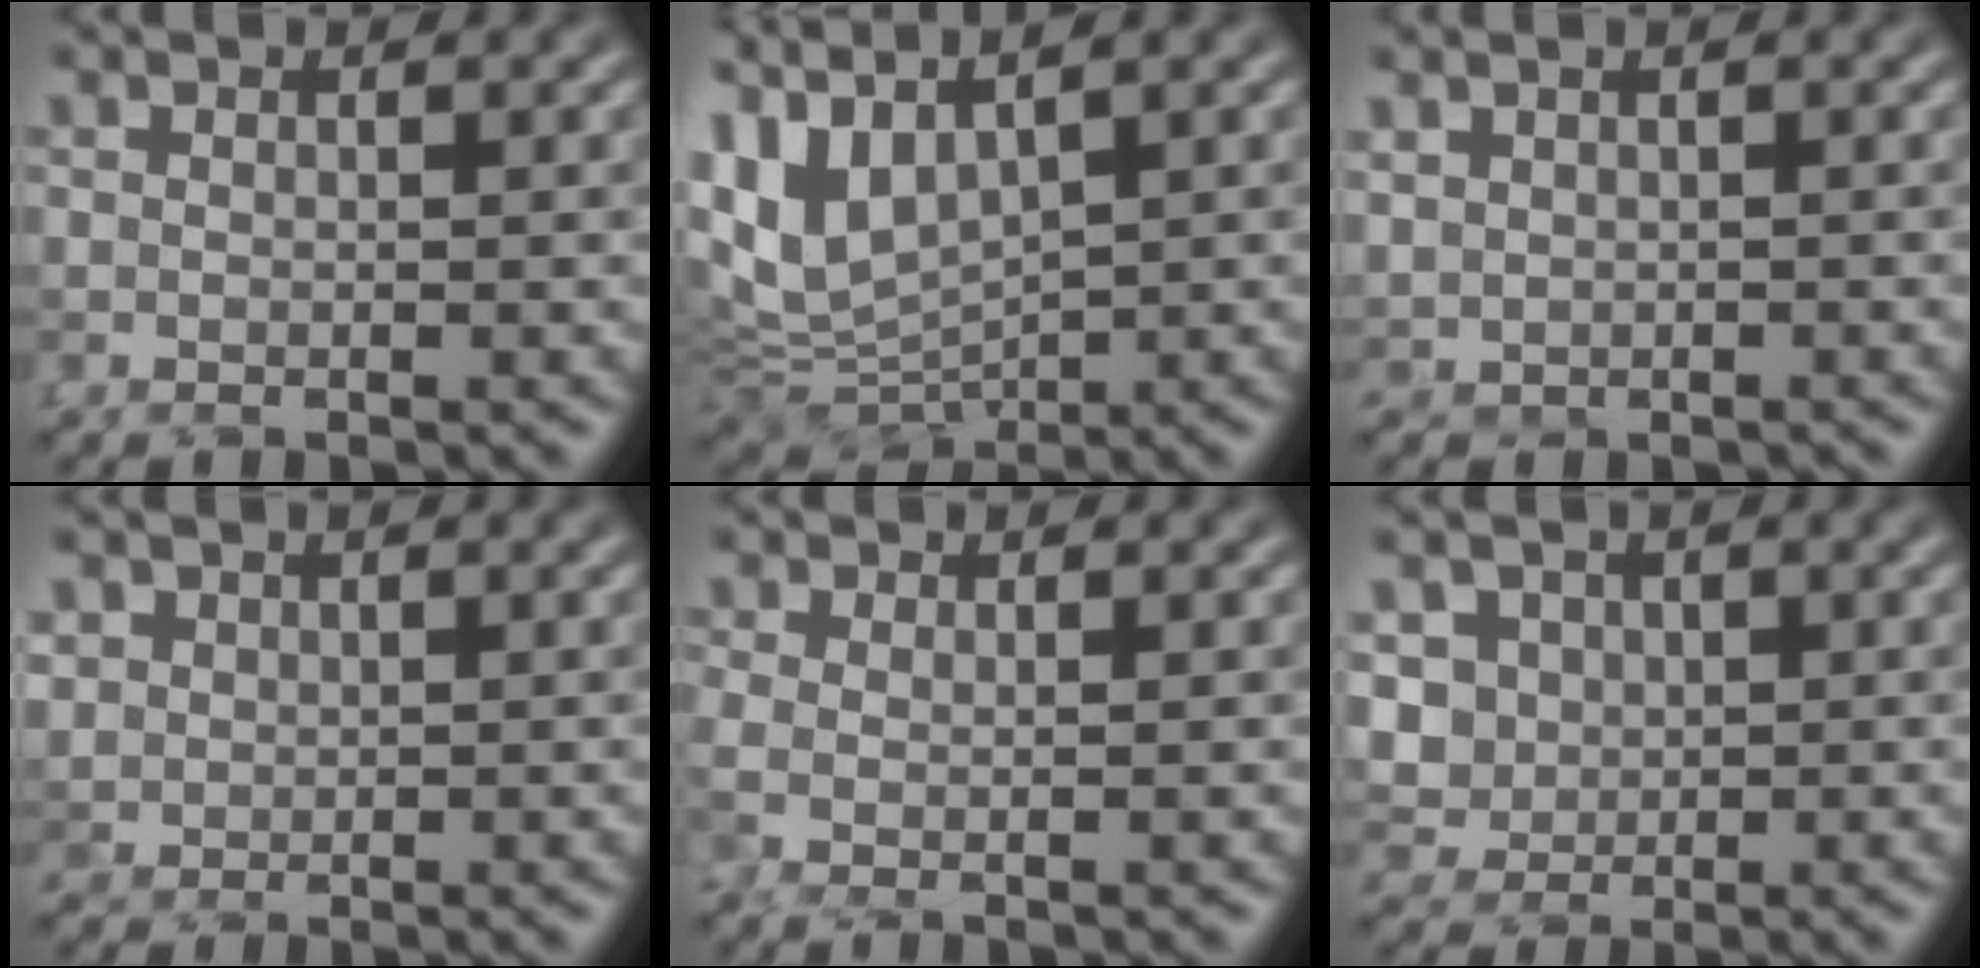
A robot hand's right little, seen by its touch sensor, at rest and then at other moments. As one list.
[{"total": 5.9, "force": [3.2, 3.3, 3.8], "torque": [-0.091, -0.001, 0.071]}, {"total": 1.1, "force": [0.8, 0.4, -0.7], "torque": [0.020, 0.003, 0.020]}, {"total": 1.3, "force": [0.9, 0.8, -0.6], "torque": [0.019, 0.001, 0.017]}, {"total": 1.0, "force": [0.0, 0.3, 0.9], "torque": [-0.021, -0.006, -0.006]}, {"total": 3.4, "force": [1.8, 2.9, 0.6], "torque": [-0.014, 0.006, 0.037]}]